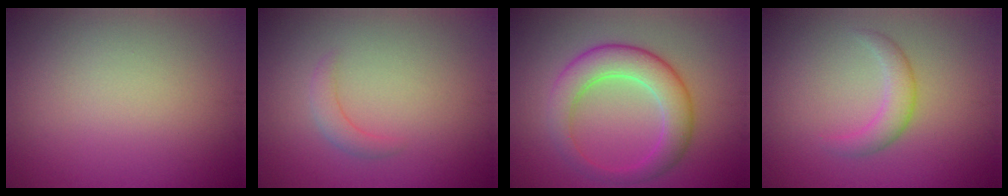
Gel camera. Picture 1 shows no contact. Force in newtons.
{"total": 1.5, "press": 1.5, "slide": 0.2}
{"total": 5.4, "press": 5.4, "slide": 0.3}
{"total": 2.2, "press": 2.2, "slide": 0.2}